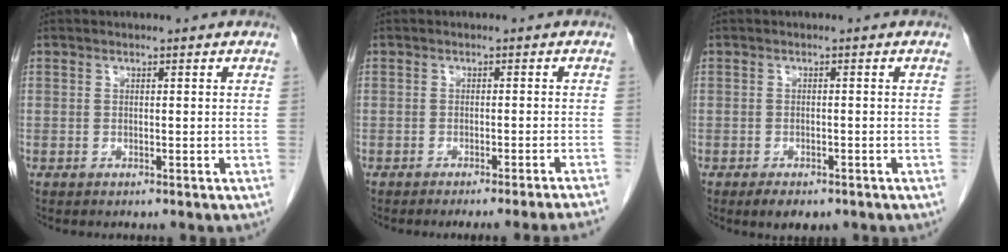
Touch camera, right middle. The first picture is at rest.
{"total": 9.2, "force": [-8.3, -2.2, 3.4], "torque": [-0.010, -0.027, -0.099]}
{"total": 3.6, "force": [-2.5, 1.6, 2.0], "torque": [-0.030, -0.005, -0.030]}